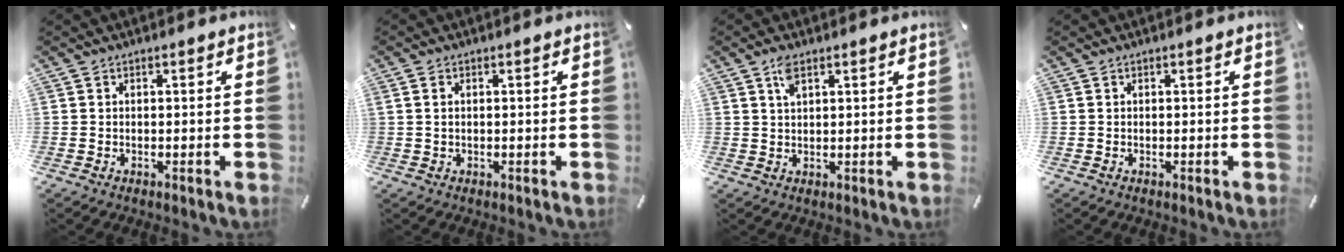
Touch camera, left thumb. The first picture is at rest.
{"total": 1.1, "force": [0.2, 0.3, 1.1], "torque": [-0.022, 0.000, 0.002]}
{"total": 3.2, "force": [1.8, 1.2, 2.3], "torque": [-0.052, 0.003, 0.031]}
{"total": 0.0}